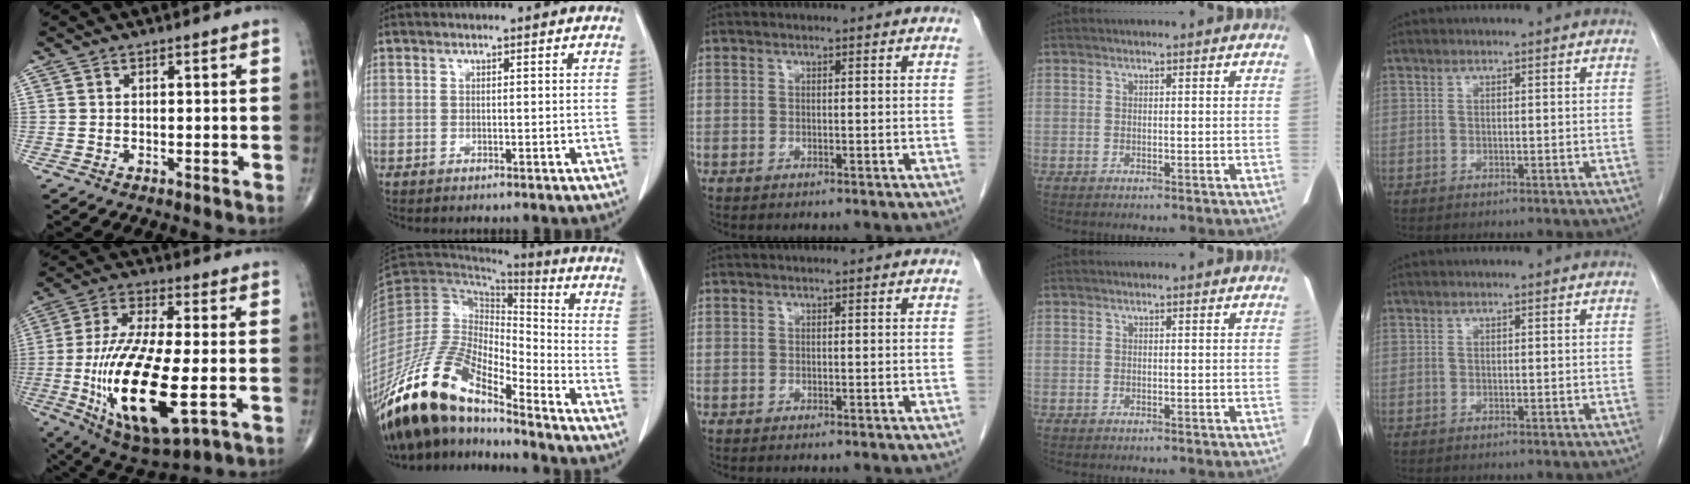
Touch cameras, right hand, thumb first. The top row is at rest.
{"thumb": {"total": 23.1, "force": [-4.8, 7.8, 21.2], "torque": [-0.441, -0.012, -0.067]}, "index": {"total": 17.5, "force": [-14.3, 4.3, 9.1], "torque": [-0.173, 0.010, -0.270]}}